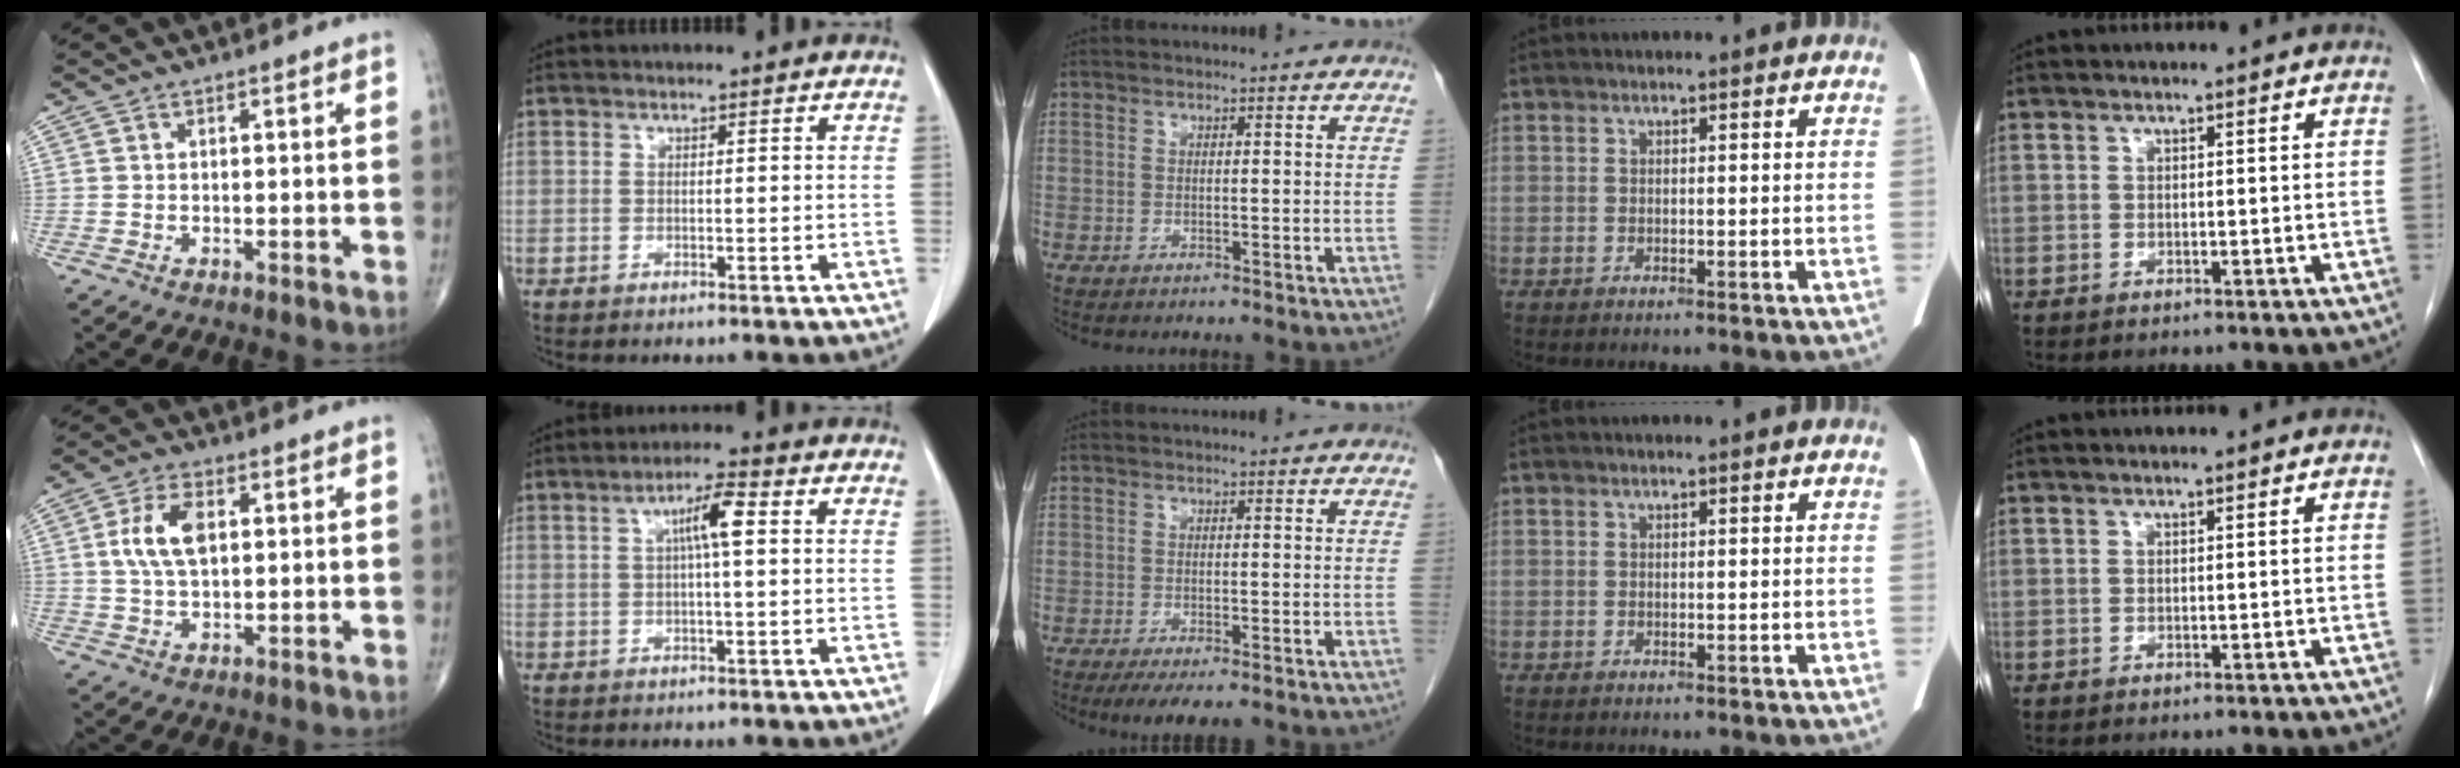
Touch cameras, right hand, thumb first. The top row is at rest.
{"thumb": {"total": 8.0, "force": [1.5, 4.2, 6.6], "torque": [-0.131, 0.003, 0.029]}, "index": {"total": 5.2, "force": [1.1, 0.4, 5.1], "torque": [-0.090, 0.011, 0.016]}, "middle": {"total": 4.9, "force": [-3.5, 1.2, 3.3], "torque": [-0.048, -0.013, -0.050]}}